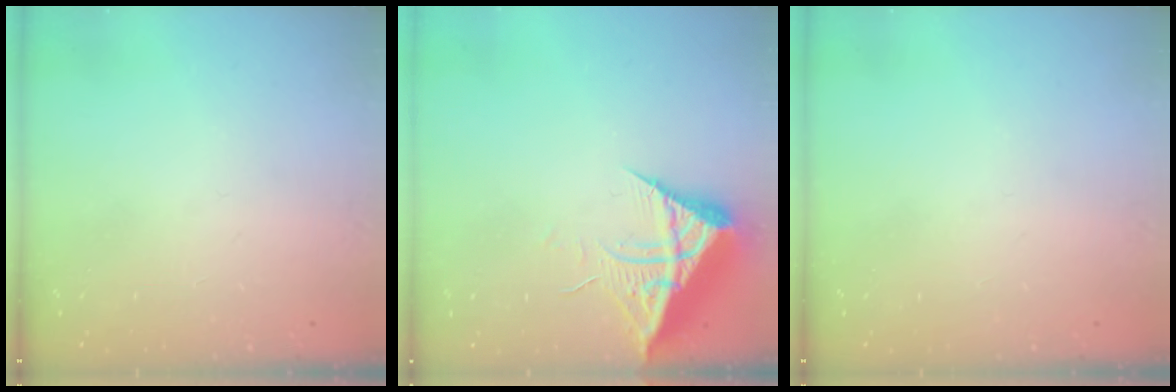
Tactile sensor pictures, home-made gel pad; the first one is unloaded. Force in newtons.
{"total": 13.1, "press": 13.1, "slide": 0.9}
{"total": 0.0}